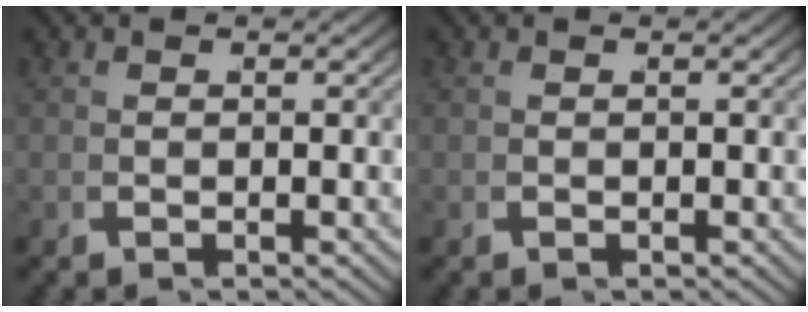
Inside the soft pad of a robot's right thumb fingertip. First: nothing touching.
{"total": 0.0}